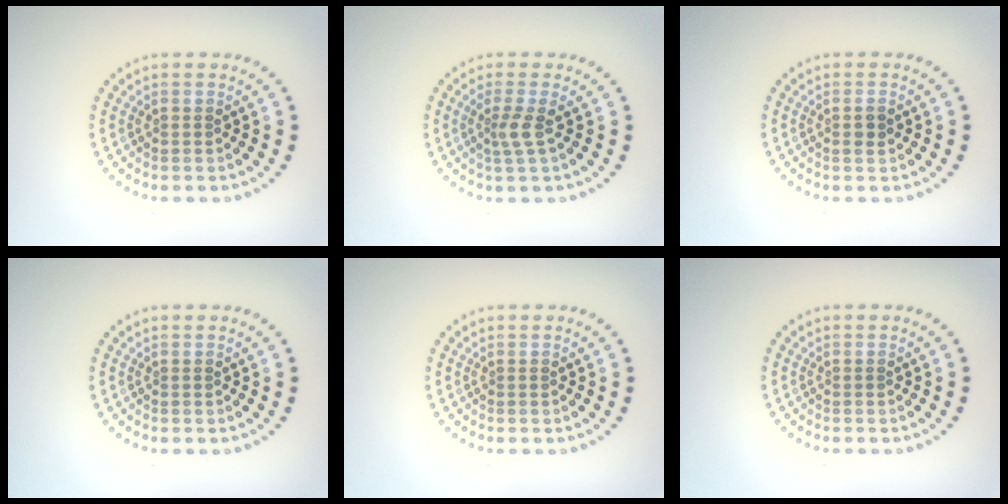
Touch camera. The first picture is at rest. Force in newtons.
{"total": 1.9, "press": 1.4, "slide": 1.3}
{"total": 1.2, "press": 1.1, "slide": 0.3}
{"total": 0.0}
{"total": 0.0}
{"total": 0.0}